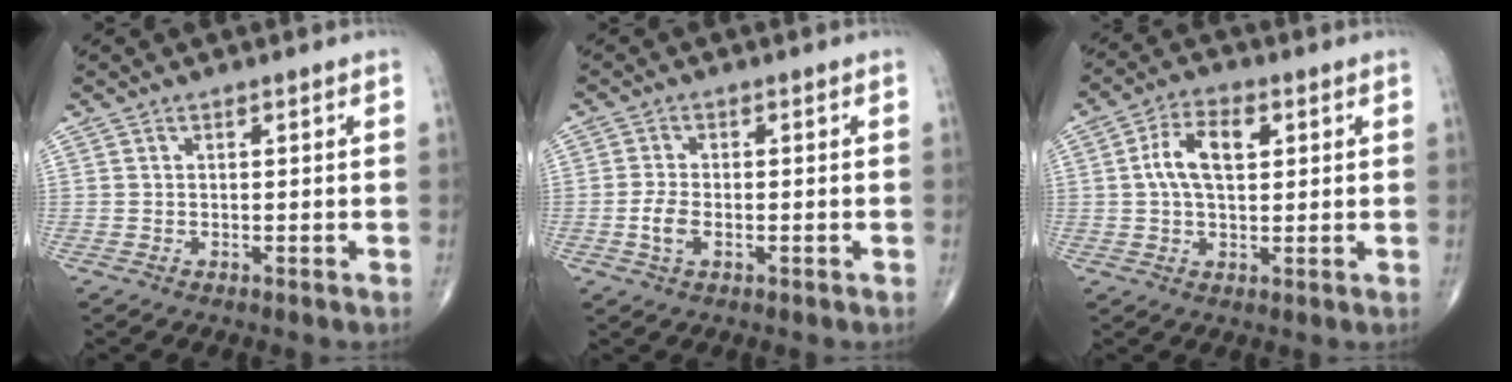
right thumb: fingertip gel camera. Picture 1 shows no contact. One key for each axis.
{"total": 3.5, "fx": -1.0, "fy": 1.8, "fz": 2.9, "tx": -0.062, "ty": 0.005, "tz": -0.020}
{"total": 8.0, "fx": 1.6, "fy": 4.4, "fz": 6.5, "tx": -0.119, "ty": 0.012, "tz": 0.027}